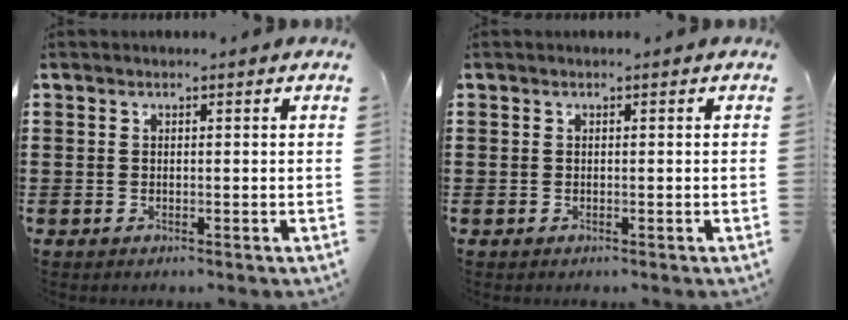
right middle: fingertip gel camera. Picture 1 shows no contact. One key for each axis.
{"total": 0.0}